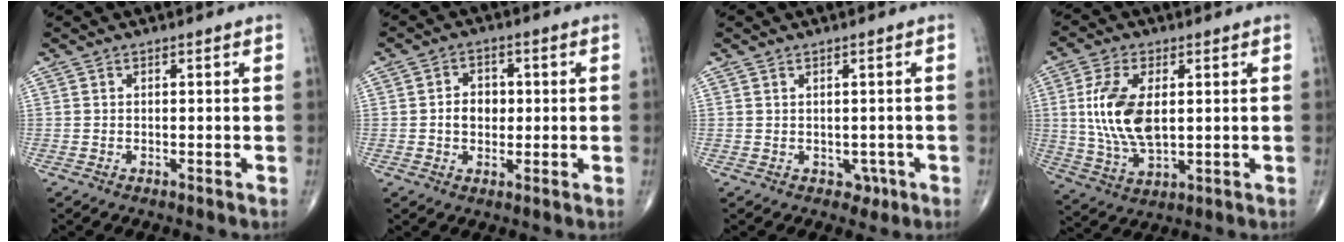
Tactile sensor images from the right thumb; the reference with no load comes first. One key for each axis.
{"total": 5.4, "fx": 0.1, "fy": 4.1, "fz": 3.4, "tx": -0.036, "ty": 0.009, "tz": 0.001}
{"total": 2.1, "fx": -0.2, "fy": 1.8, "fz": 1.1, "tx": -0.001, "ty": 0.001, "tz": 0.001}
{"total": 13.0, "fx": 1.8, "fy": 6.8, "fz": 10.9, "tx": -0.220, "ty": -0.009, "tz": 0.042}